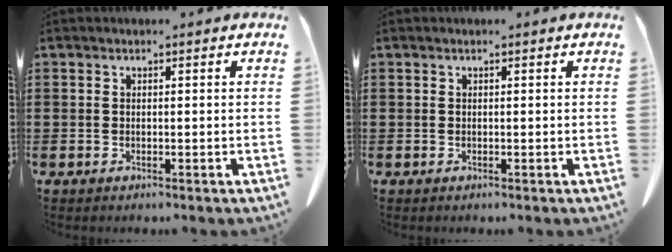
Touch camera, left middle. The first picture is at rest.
{"total": 0.0}